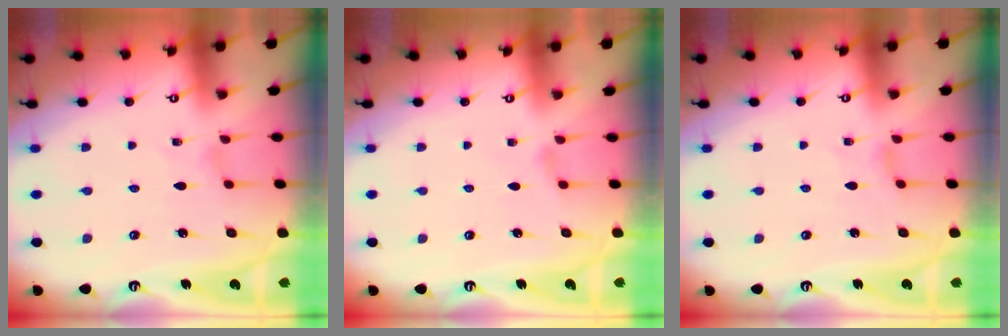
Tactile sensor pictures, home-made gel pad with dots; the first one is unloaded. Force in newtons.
{"total": 1.8, "press": 1.8, "slide": 0.4}
{"total": 2.0, "press": 2.0, "slide": 0.2}